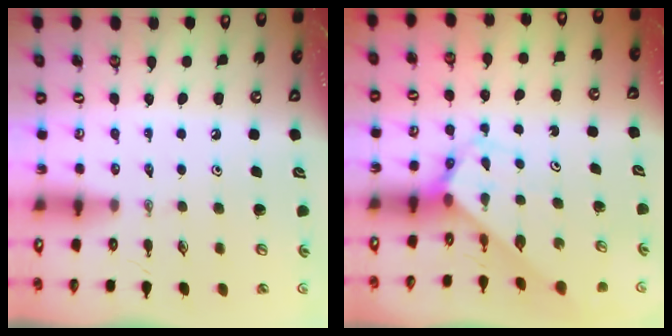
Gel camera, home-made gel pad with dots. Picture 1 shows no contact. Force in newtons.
{"total": 2.8, "press": 2.8, "slide": 0.1}